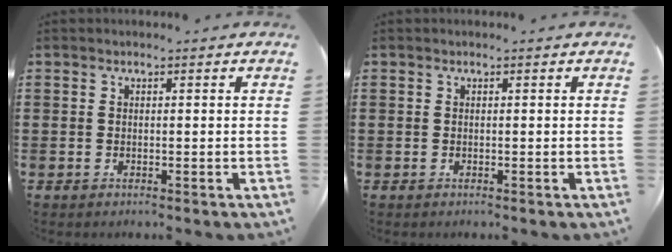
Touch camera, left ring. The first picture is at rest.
{"total": 0.0}